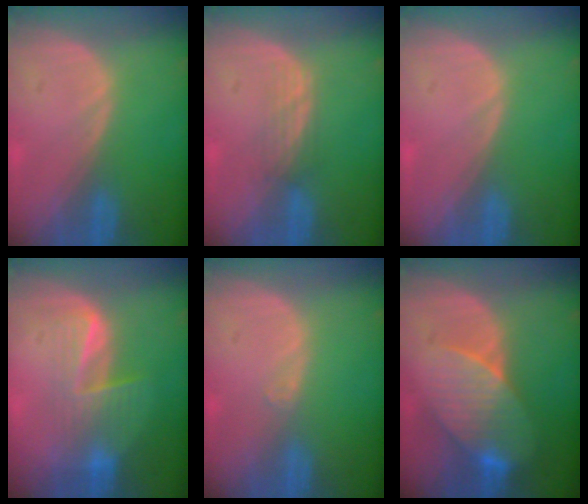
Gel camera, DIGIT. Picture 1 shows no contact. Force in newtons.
{"total": 2.4, "press": 2.3, "slide": 0.8}
{"total": 0.0}
{"total": 6.2, "press": 5.9, "slide": 1.9}
{"total": 0.6, "press": 0.5, "slide": 0.4}
{"total": 8.3, "press": 7.9, "slide": 2.6}